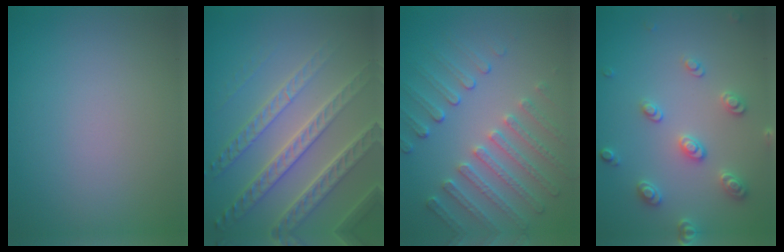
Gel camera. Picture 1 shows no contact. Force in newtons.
{"total": 7.2, "press": 5.1, "slide": 5.1}
{"total": 5.1, "press": 3.8, "slide": 3.3}
{"total": 3.0, "press": 2.9, "slide": 0.6}